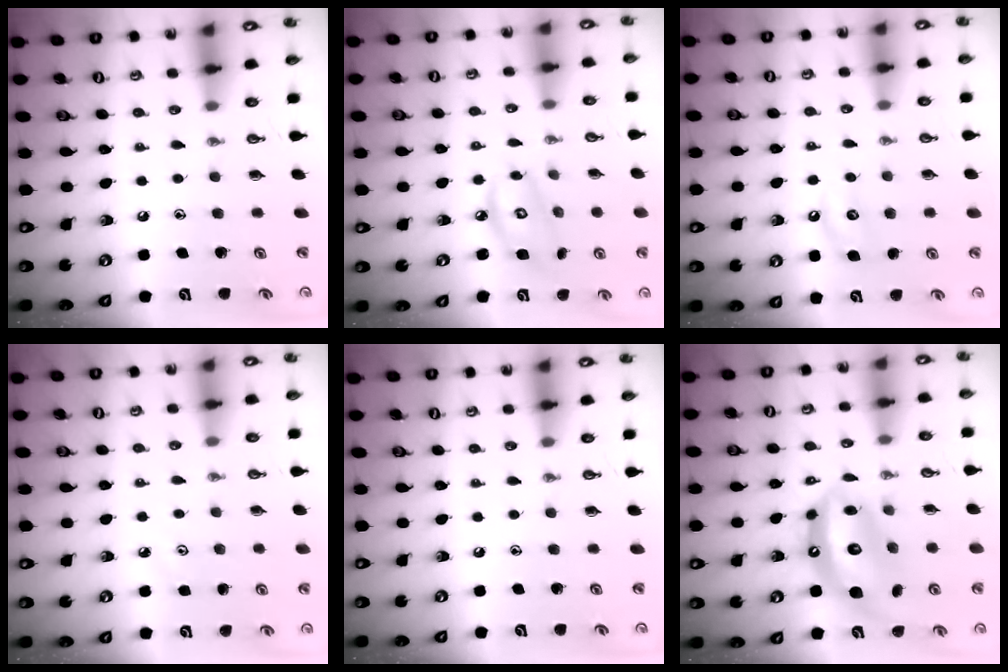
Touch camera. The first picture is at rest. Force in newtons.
{"total": 7.2, "press": 7.1, "slide": 0.5}
{"total": 4.3, "press": 4.3, "slide": 0.3}
{"total": 3.1, "press": 3.0, "slide": 0.5}
{"total": 0.0}
{"total": 14.3, "press": 14.3, "slide": 1.3}